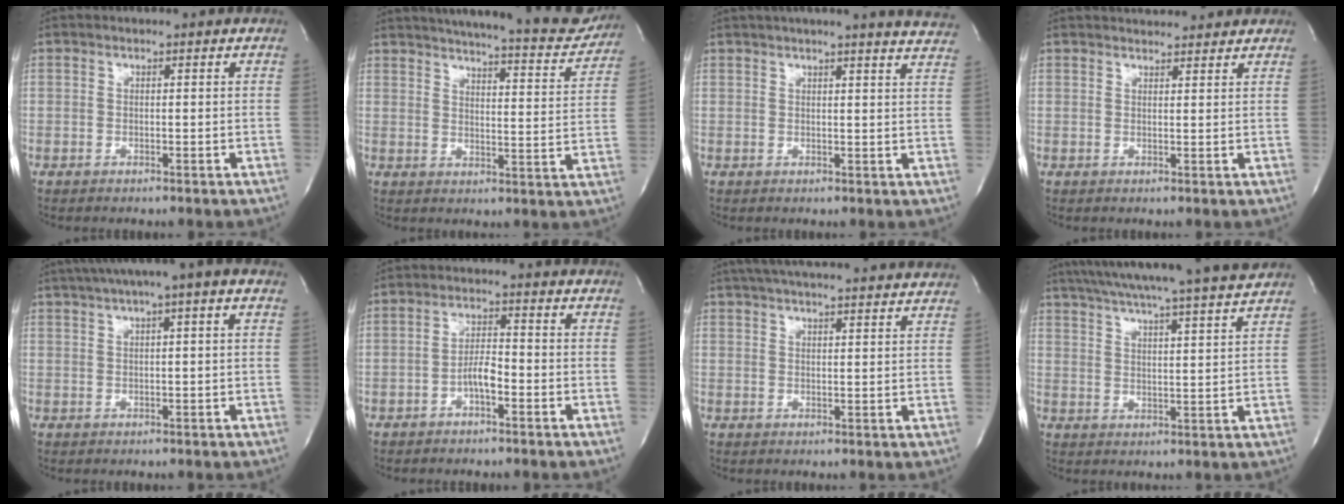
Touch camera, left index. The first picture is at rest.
{"total": 22.9, "force": [20.8, 3.5, 8.9], "torque": [-0.134, -0.047, 0.250]}
{"total": 17.7, "force": [16.2, 0.1, 7.2], "torque": [-0.106, -0.021, 0.186]}
{"total": 6.9, "force": [6.6, 1.3, 1.7], "torque": [-0.024, 0.021, 0.079]}
{"total": 8.8, "force": [5.4, 0.4, 6.9], "torque": [-0.117, 0.039, 0.079]}
{"total": 3.6, "force": [-1.8, 0.9, 3.0], "torque": [-0.056, 0.009, -0.032]}
{"total": 21.3, "force": [19.3, 1.6, 8.9], "torque": [-0.149, 0.031, 0.254]}
{"total": 21.2, "force": [19.2, -1.2, 8.9], "torque": [-0.154, -0.017, 0.268]}